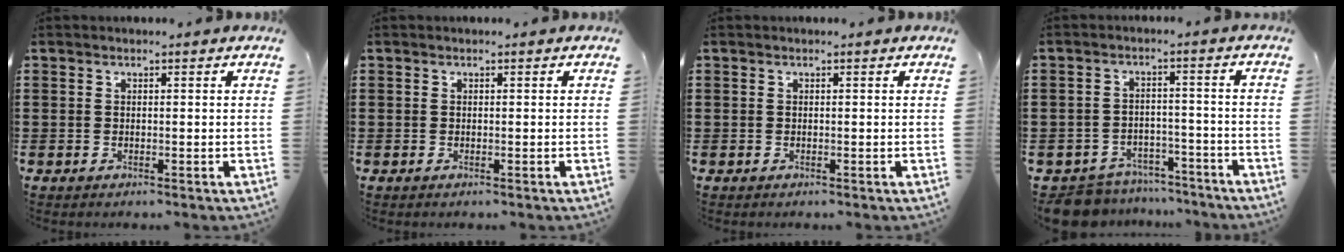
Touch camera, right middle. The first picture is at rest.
{"total": 0.0}
{"total": 0.0}
{"total": 6.6, "force": [-6.5, 1.3, 0.6], "torque": [-0.018, 0.016, -0.129]}